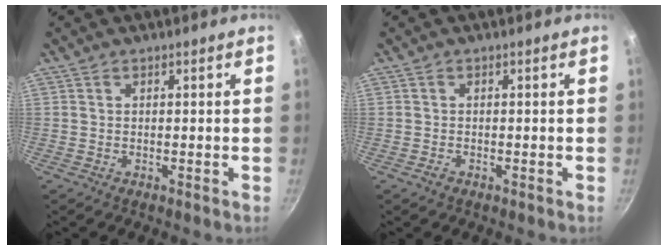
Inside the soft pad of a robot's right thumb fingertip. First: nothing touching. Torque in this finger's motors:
{"motor_torque": [-0.26, 0.14, -0.30, 0.19, -0.01]}